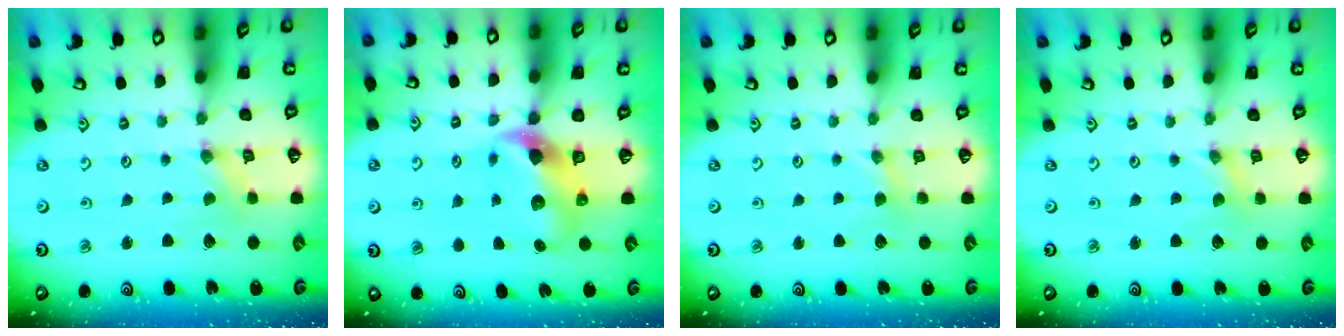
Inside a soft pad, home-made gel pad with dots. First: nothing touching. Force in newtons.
{"total": 9.5, "press": 9.4, "slide": 1.7}
{"total": 2.2, "press": 2.2, "slide": 0.4}
{"total": 0.0}